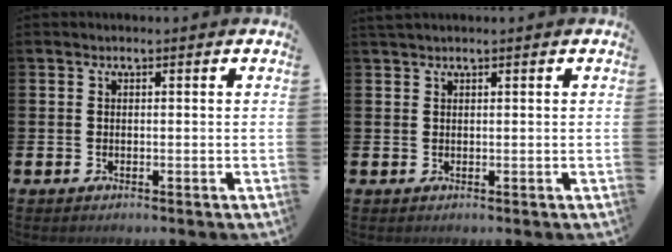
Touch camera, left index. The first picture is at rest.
{"total": 1.0, "force": [0.9, 0.0, 0.4], "torque": [-0.003, 0.000, 0.015]}